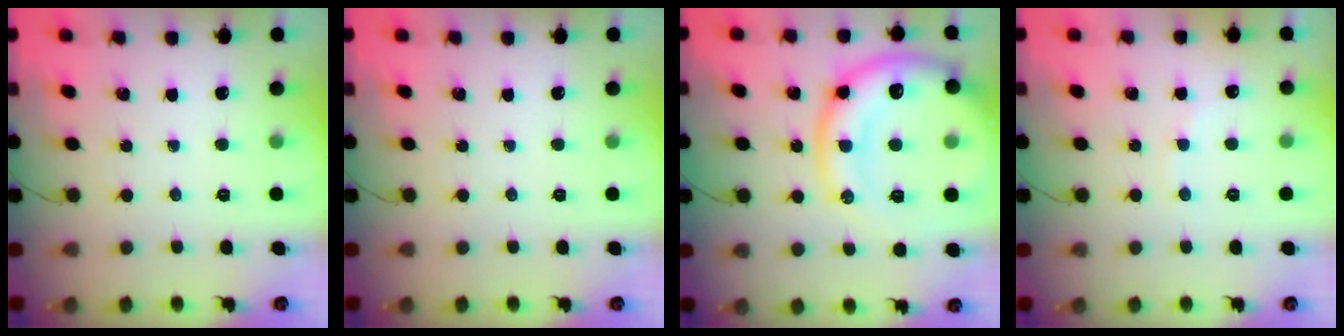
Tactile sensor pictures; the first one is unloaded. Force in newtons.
{"total": 0.0}
{"total": 20.8, "press": 20.7, "slide": 2.4}
{"total": 5.7, "press": 5.7, "slide": 1.0}